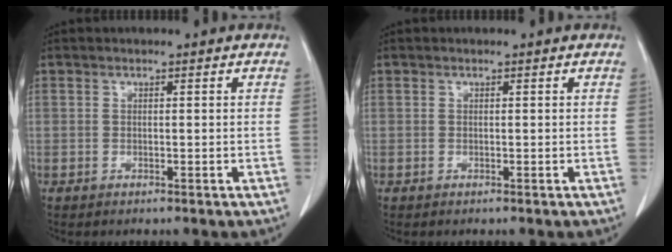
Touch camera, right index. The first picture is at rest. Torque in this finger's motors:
{"motor_torque": [0.00, 0.00, 0.00, 0.00]}